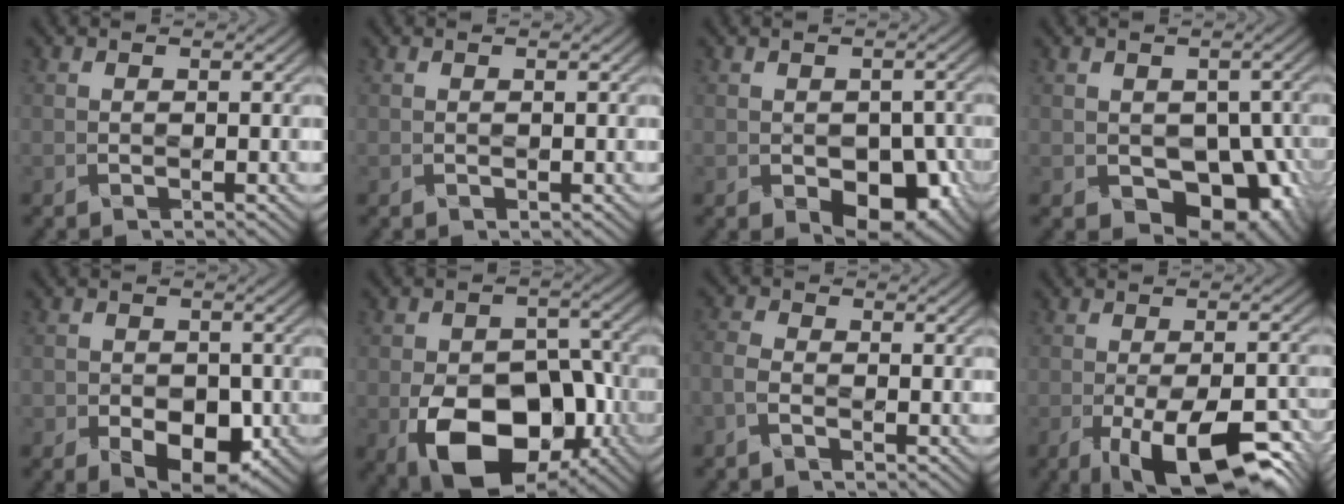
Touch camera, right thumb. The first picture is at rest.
{"total": 0.0}
{"total": 6.9, "force": [-2.5, 5.0, 4.1], "torque": [-0.055, -0.010, -0.042]}
{"total": 10.0, "force": [-2.5, 7.9, 5.5], "torque": [-0.089, -0.010, -0.053]}
{"total": 7.7, "force": [-3.4, 5.3, 4.4], "torque": [-0.077, -0.011, -0.060]}
{"total": 15.2, "force": [-6.3, 9.1, 10.5], "torque": [-0.179, -0.030, -0.095]}
{"total": 2.4, "force": [-1.8, 0.7, 1.5], "torque": [-0.059, 0.004, -0.034]}
{"total": 14.4, "force": [-8.0, 6.1, 10.4], "torque": [-0.166, -0.025, -0.101]}